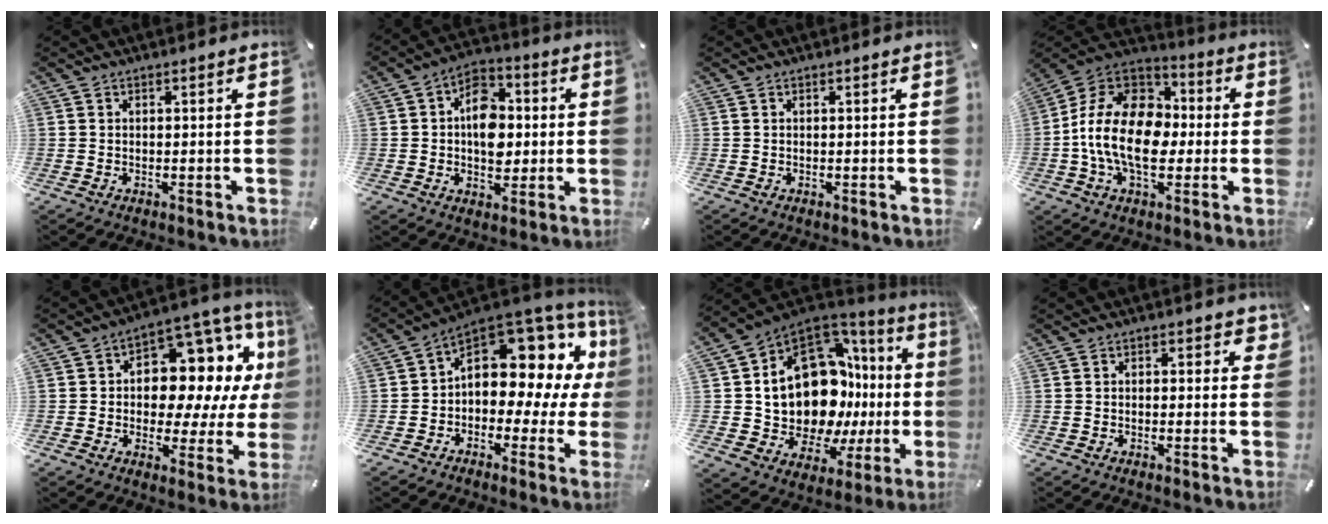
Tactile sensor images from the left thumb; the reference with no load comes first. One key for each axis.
{"total": 10.9, "fx": -0.1, "fy": 8.1, "fz": 7.4, "tx": -0.097, "ty": 0.014, "tz": 0.002}
{"total": 0.0}
{"total": 18.2, "fx": -3.6, "fy": 12.5, "fz": 12.8, "tx": -0.271, "ty": 0.022, "tz": -0.064}
{"total": 13.9, "fx": 3.8, "fy": 9.8, "fz": 9.1, "tx": -0.107, "ty": -0.048, "tz": 0.069}
{"total": 11.1, "fx": 5.0, "fy": 7.4, "fz": 6.6, "tx": -0.085, "ty": -0.066, "tz": 0.083}
{"total": 19.2, "fx": 2.0, "fy": 13.0, "fz": 14.0, "tx": -0.249, "ty": -0.065, "tz": 0.055}
{"total": 1.8, "fx": 0.4, "fy": 1.2, "fz": 1.2, "tx": -0.001, "ty": -0.003, "tz": -0.001}